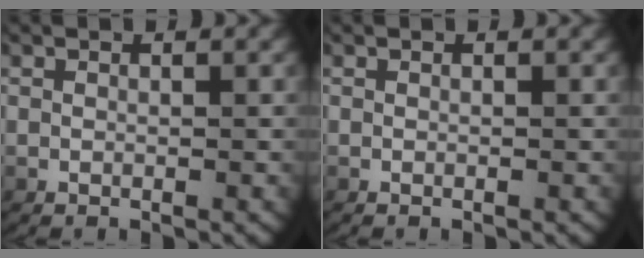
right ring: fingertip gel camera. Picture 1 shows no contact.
{"total": 0.0}